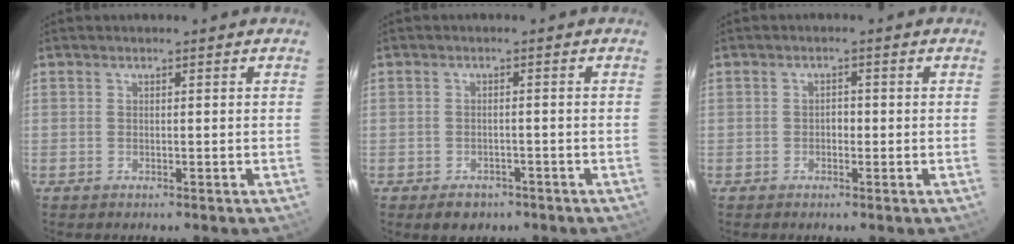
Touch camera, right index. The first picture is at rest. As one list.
[{"total": 3.4, "force": [-2.3, 2.2, 1.1], "torque": [-0.015, 0.003, -0.024]}, {"total": 1.3, "force": [-0.3, 0.8, 1.0], "torque": [-0.013, 0.005, -0.006]}]